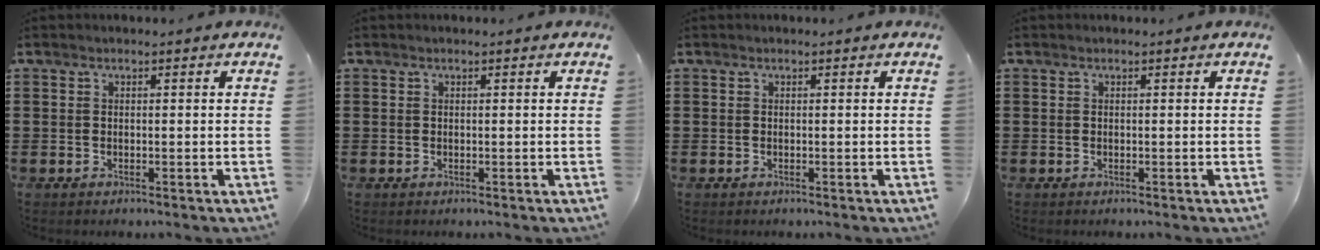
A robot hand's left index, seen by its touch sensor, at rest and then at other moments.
{"total": 0.0}
{"total": 0.0}
{"total": 0.0}